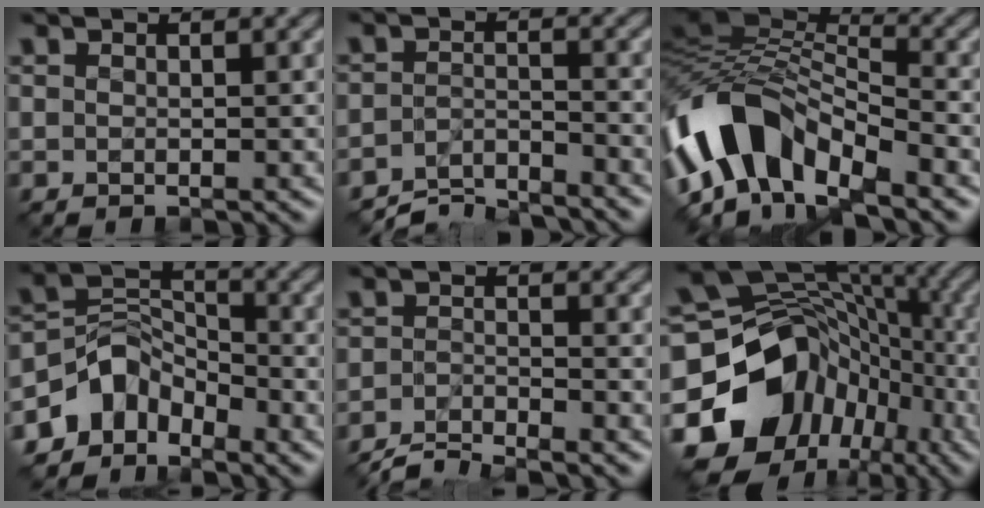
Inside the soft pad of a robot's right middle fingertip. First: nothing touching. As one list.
[{"total": 4.8, "force": [-4.6, 0.8, 1.1], "torque": [-0.024, -0.005, -0.085]}, {"total": 10.6, "force": [-5.3, 5.2, 7.6], "torque": [-0.125, 0.011, -0.108]}, {"total": 4.9, "force": [-3.4, 3.3, 1.3], "torque": [-0.009, 0.005, -0.070]}, {"total": 3.6, "force": [-3.3, 0.5, 1.2], "torque": [-0.019, -0.002, -0.070]}, {"total": 18.0, "force": [-7.3, 14.3, 8.1], "torque": [-0.170, 0.004, -0.119]}]